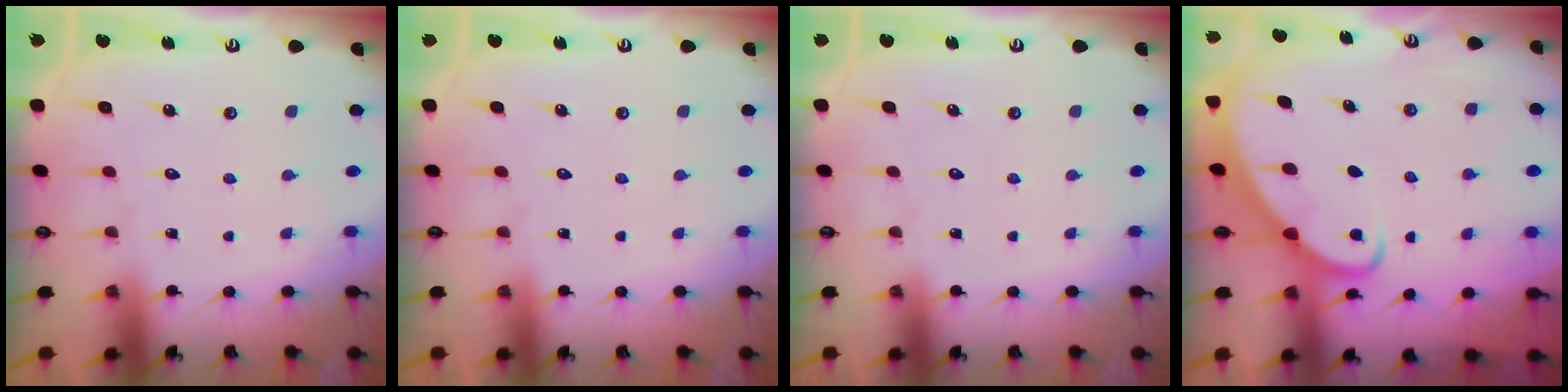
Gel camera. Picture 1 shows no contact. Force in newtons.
{"total": 0.0}
{"total": 0.0}
{"total": 3.3, "press": 3.3, "slide": 0.5}